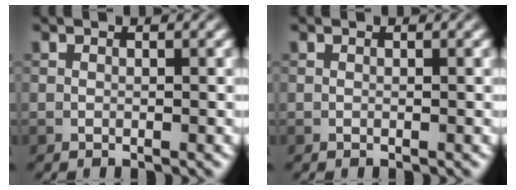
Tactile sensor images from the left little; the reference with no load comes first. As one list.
[{"total": 0.0}]